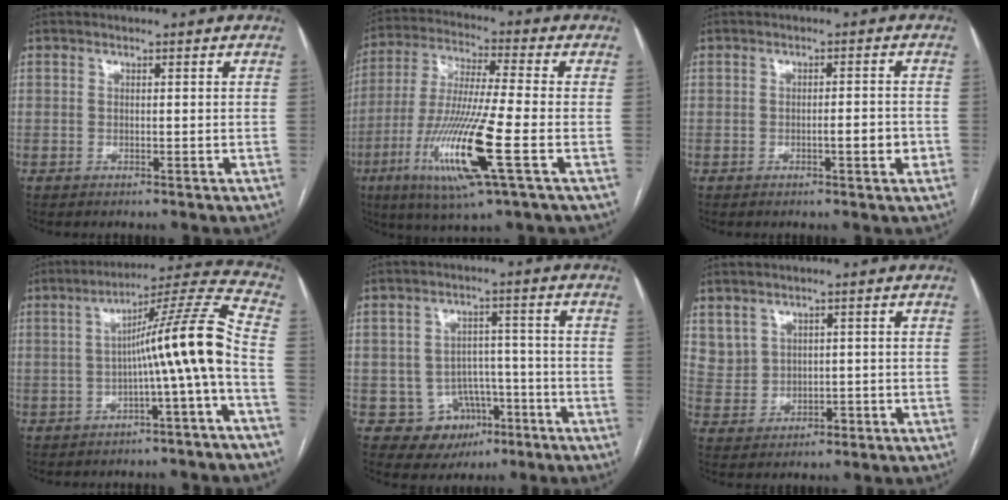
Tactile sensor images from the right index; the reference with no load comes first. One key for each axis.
{"total": 16.3, "fx": -5.7, "fy": 0.2, "fz": 15.3, "tx": -0.317, "ty": -0.025, "tz": -0.105}
{"total": 2.9, "fx": -0.9, "fy": 0.5, "fz": 2.7, "tx": -0.040, "ty": 0.003, "tz": -0.011}
{"total": 11.7, "fx": -2.6, "fy": -1.7, "fz": 11.3, "tx": -0.157, "ty": 0.028, "tz": -0.043}
{"total": 7.4, "fx": -2.9, "fy": 6.6, "fz": 1.2, "tx": -0.001, "ty": 0.019, "tz": -0.030}
{"total": 3.9, "fx": 1.5, "fy": 3.5, "fz": 1.0, "tx": -0.021, "ty": 0.008, "tz": 0.042}